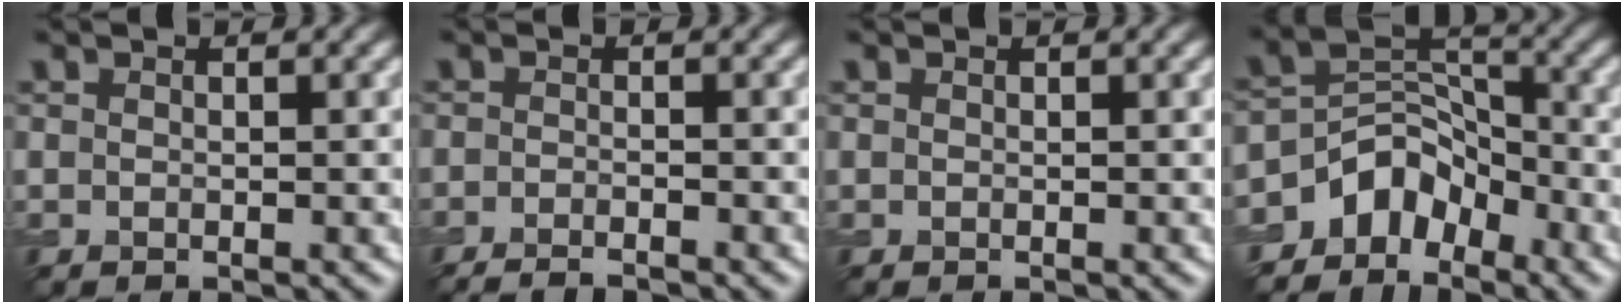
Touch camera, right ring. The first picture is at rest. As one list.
[{"total": 2.7, "force": [-2.2, 0.5, 1.5], "torque": [-0.023, -0.001, -0.042]}, {"total": 0.0}, {"total": 5.2, "force": [-3.7, 3.2, 1.7], "torque": [-0.009, 0.006, -0.072]}]